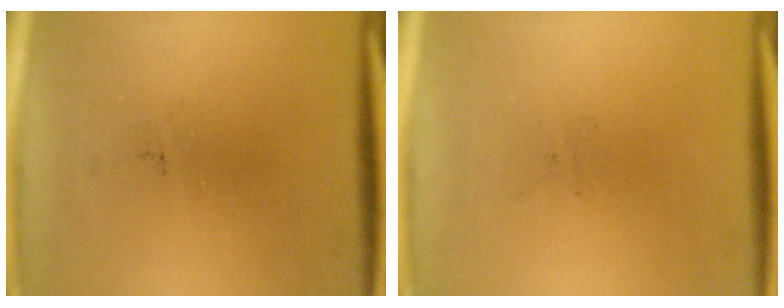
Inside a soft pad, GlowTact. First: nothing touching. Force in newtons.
{"total": 0.0}